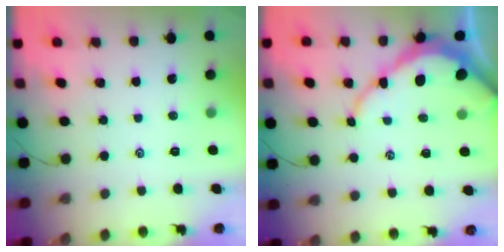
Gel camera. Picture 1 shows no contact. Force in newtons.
{"total": 8.5, "press": 8.4, "slide": 1.0}